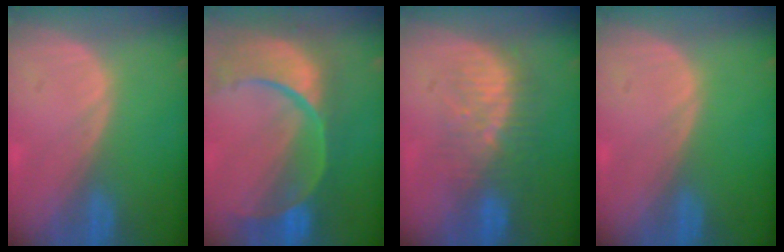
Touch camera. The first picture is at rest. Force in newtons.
{"total": 13.2, "press": 10.7, "slide": 7.9}
{"total": 8.4, "press": 7.8, "slide": 3.0}
{"total": 0.0}